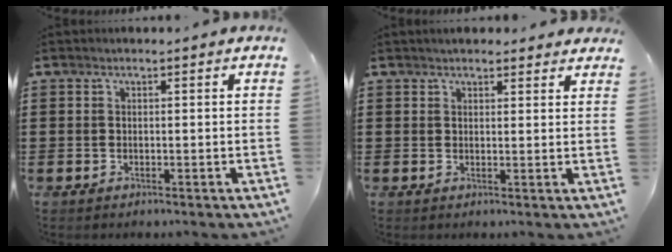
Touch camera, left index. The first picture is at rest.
{"total": 2.0, "force": [1.9, 0.4, 0.4], "torque": [-0.010, 0.004, 0.037]}